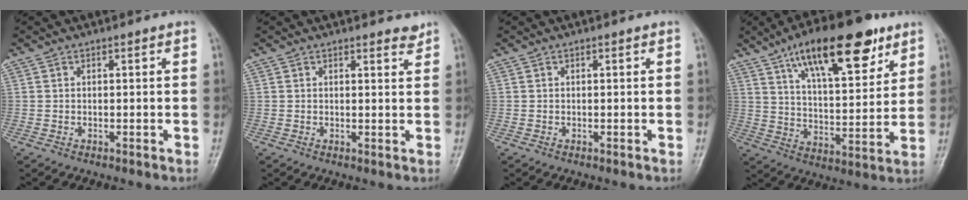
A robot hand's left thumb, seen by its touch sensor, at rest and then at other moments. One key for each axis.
{"total": 1.8, "fx": 1.6, "fy": 0.5, "fz": 0.5, "tx": 0.000, "ty": -0.014, "tz": 0.018}
{"total": 0.0}
{"total": 20.3, "fx": 11.6, "fy": 7.7, "fz": 14.8, "tx": -0.199, "ty": -0.036, "tz": 0.193}